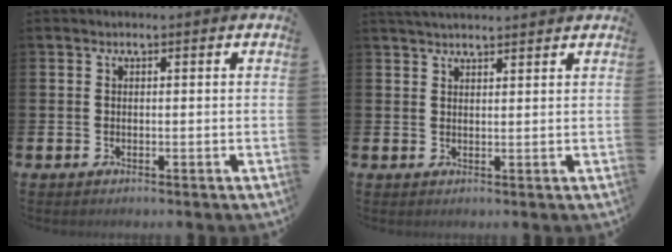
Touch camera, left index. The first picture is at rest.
{"total": 2.8, "force": [2.7, 0.3, 0.5], "torque": [-0.009, -0.009, 0.049]}